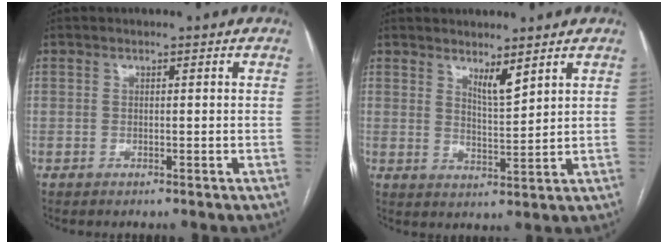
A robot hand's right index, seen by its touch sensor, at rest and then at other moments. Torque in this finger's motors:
{"motor_torque": [0.02, 0.02, 0.03, 0.04]}